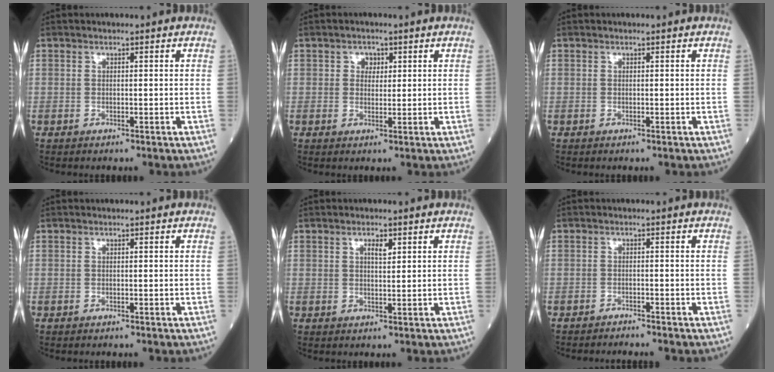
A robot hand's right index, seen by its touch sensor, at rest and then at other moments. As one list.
[{"total": 1.9, "force": [0.7, 1.5, 0.9], "torque": [-0.009, 0.001, 0.008]}, {"total": 0.0}, {"total": 0.0}, {"total": 1.8, "force": [0.9, 0.5, 1.5], "torque": [-0.025, -0.001, 0.015]}, {"total": 2.0, "force": [-2.0, -0.3, 0.2], "torque": [-0.001, -0.003, -0.029]}]